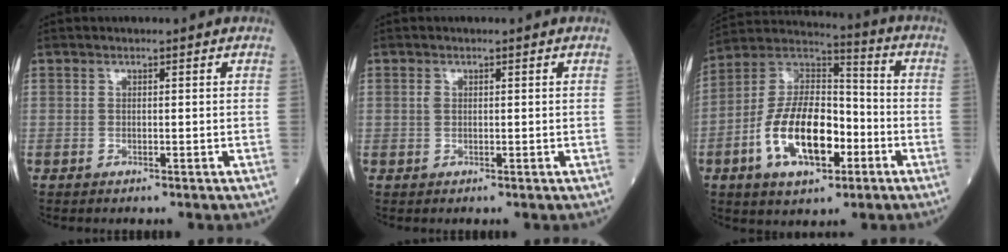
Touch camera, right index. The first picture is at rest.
{"total": 0.8, "force": [0.2, 0.6, 0.5], "torque": [-0.013, 0.002, 0.004]}
{"total": 15.8, "force": [-5.1, 7.4, 13.1], "torque": [-0.258, 0.018, -0.086]}